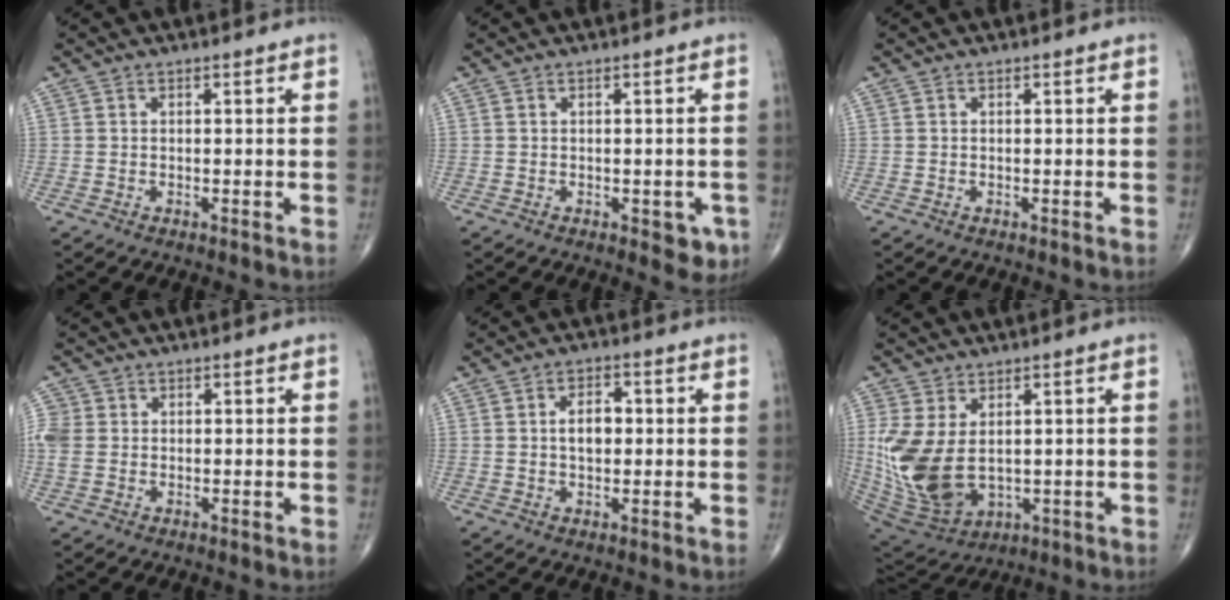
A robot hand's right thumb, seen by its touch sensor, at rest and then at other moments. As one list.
[{"total": 3.8, "force": [-1.3, 2.0, 3.0], "torque": [-0.011, -0.001, -0.012]}, {"total": 0.0}, {"total": 4.2, "force": [0.3, 3.6, 2.2], "torque": [-0.058, 0.010, 0.008]}, {"total": 5.1, "force": [0.4, 3.2, 3.9], "torque": [-0.057, 0.009, 0.005]}, {"total": 15.5, "force": [0.6, 10.0, 11.9], "torque": [-0.253, -0.019, 0.040]}]